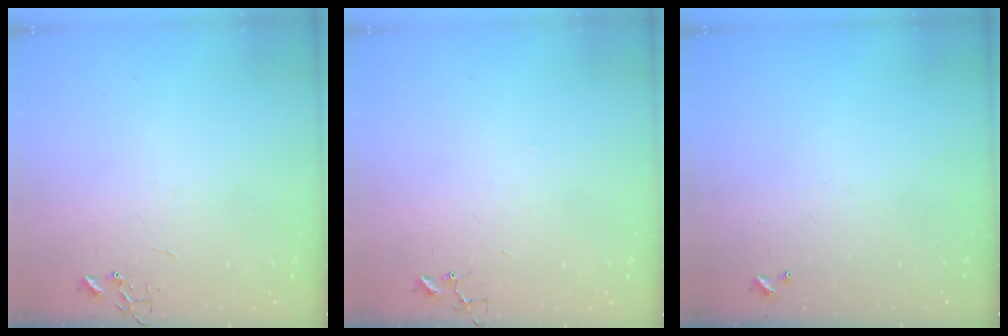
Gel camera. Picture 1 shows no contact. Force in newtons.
{"total": 6.1, "press": 6.0, "slide": 0.6}
{"total": 0.0}